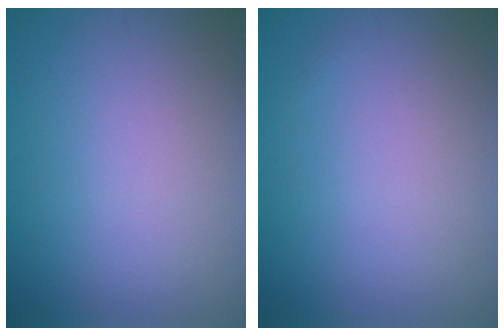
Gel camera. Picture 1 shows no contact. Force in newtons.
{"total": 0.0}